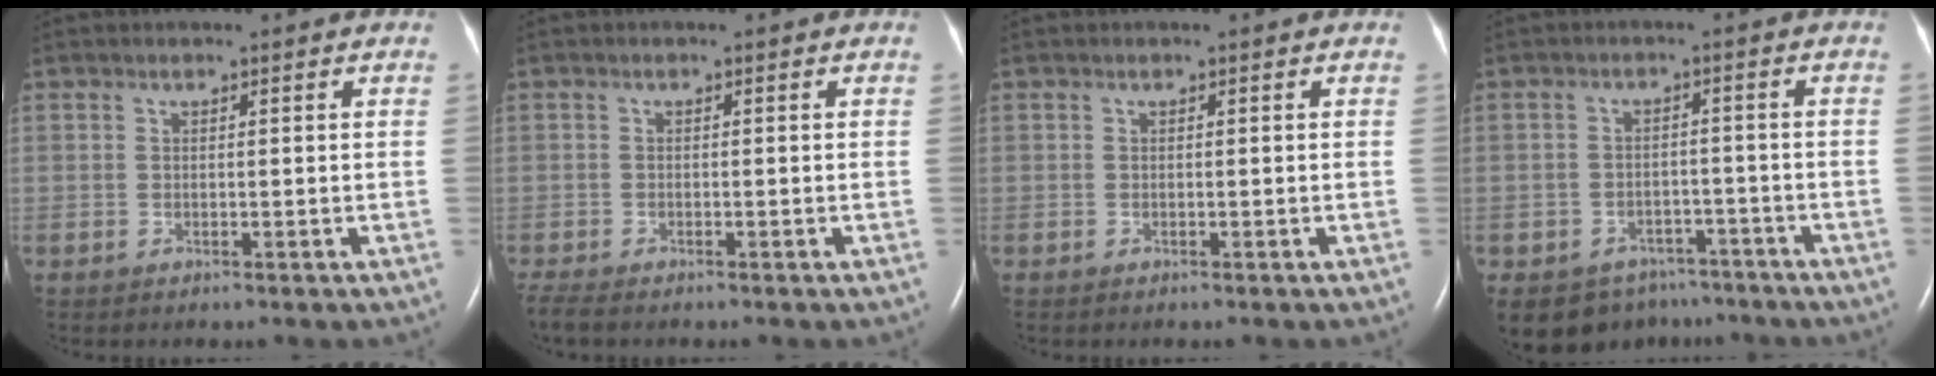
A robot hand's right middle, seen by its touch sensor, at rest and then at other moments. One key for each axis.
{"total": 2.5, "fx": -2.2, "fy": 0.4, "fz": 1.2, "tx": -0.031, "ty": -0.010, "tz": -0.038}
{"total": 0.0}
{"total": 9.1, "fx": -6.8, "fy": 5.9, "fz": 1.4, "tx": -0.026, "ty": 0.014, "tz": -0.085}